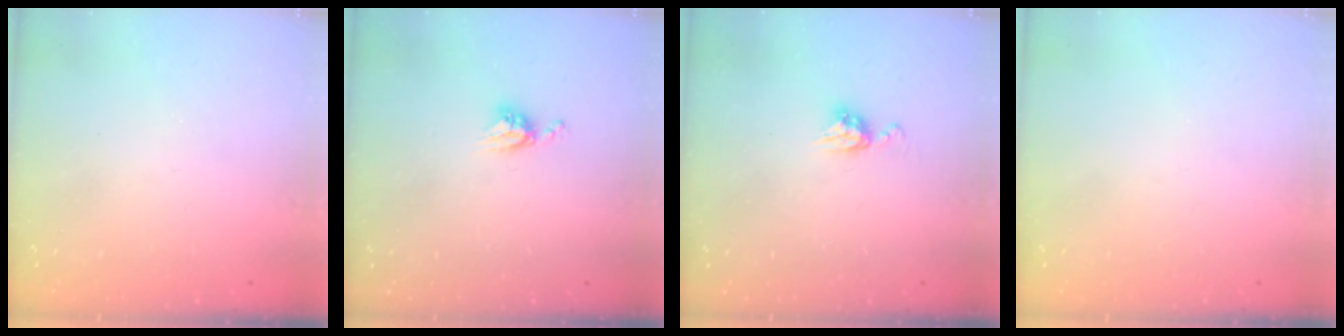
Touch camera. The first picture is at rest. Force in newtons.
{"total": 4.7, "press": 4.7, "slide": 0.5}
{"total": 5.9, "press": 5.9, "slide": 0.5}
{"total": 0.0}